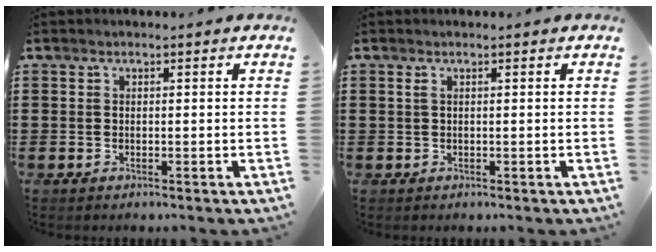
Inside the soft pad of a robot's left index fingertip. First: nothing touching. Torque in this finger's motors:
{"motor_torque": [0.49, 0.45, 0.07, 0.00]}